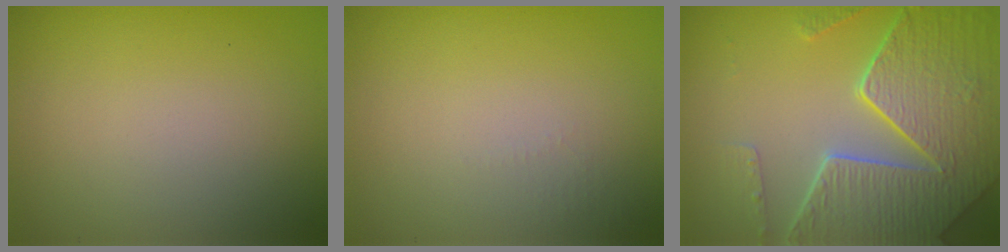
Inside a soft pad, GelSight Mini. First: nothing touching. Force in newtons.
{"total": 0.6, "press": 0.6, "slide": 0.3}
{"total": 8.1, "press": 5.9, "slide": 5.5}